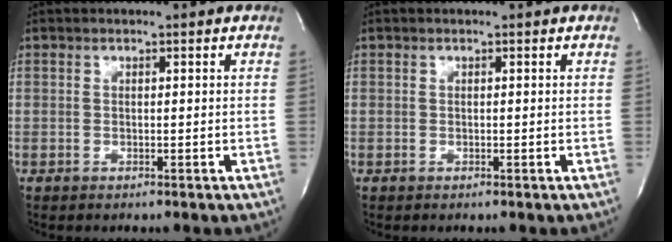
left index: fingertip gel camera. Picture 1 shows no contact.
{"total": 0.8, "force": [-0.8, -0.1, -0.1], "torque": [0.004, -0.011, -0.015]}